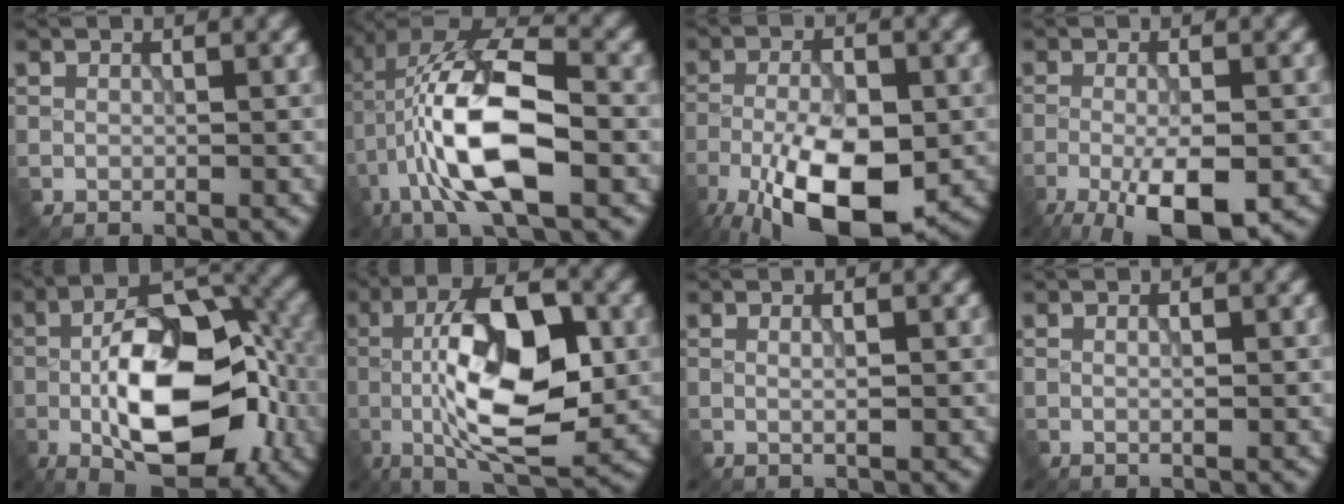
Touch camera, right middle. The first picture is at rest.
{"total": 12.2, "force": [-2.5, 4.8, 10.9], "torque": [-0.210, 0.015, -0.054]}
{"total": 12.0, "force": [-5.8, 4.8, 9.3], "torque": [-0.175, -0.017, -0.102]}
{"total": 8.0, "force": [-4.1, 2.3, 6.5], "torque": [-0.117, -0.011, -0.066]}
{"total": 14.0, "force": [-3.2, 6.8, 11.8], "torque": [-0.189, -0.008, -0.062]}
{"total": 11.7, "force": [-1.2, 4.6, 10.7], "torque": [-0.188, 0.006, -0.024]}
{"total": 0.9, "force": [0.0, 0.1, 0.9], "torque": [-0.016, 0.000, 0.000]}
{"total": 0.6, "force": [-0.1, 0.1, 0.6], "torque": [-0.012, -0.001, 0.000]}